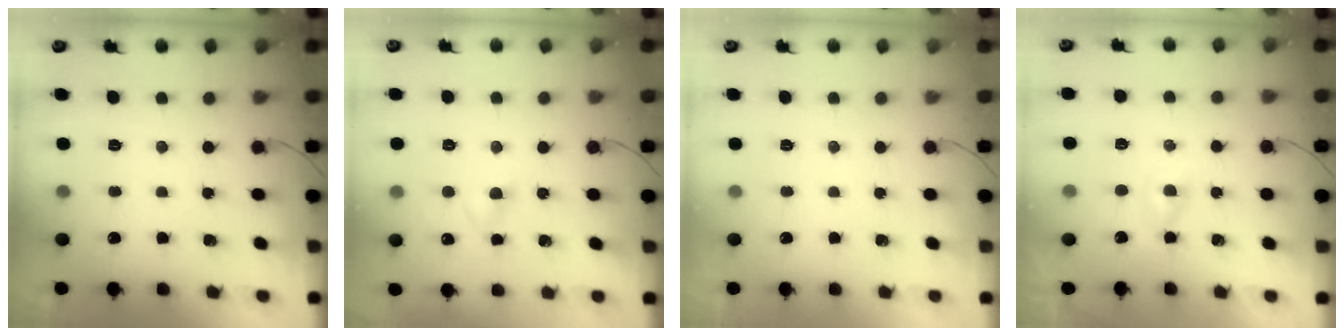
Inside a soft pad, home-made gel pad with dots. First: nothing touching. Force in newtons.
{"total": 2.3, "press": 2.1, "slide": 1.0}
{"total": 0.0}
{"total": 1.3, "press": 1.1, "slide": 0.8}